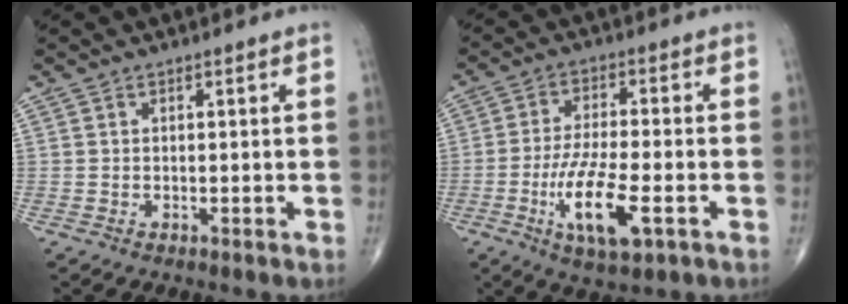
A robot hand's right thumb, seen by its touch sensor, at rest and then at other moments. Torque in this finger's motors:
{"motor_torque": [3.20, 1.81, 1.21, -0.66, 0.49]}